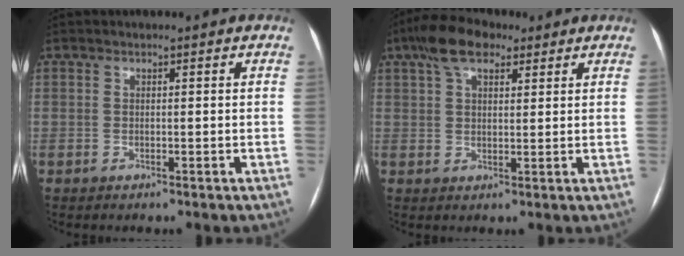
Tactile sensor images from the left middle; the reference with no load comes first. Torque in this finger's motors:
{"motor_torque": [1.00, -0.88, 0.57, 0.04]}